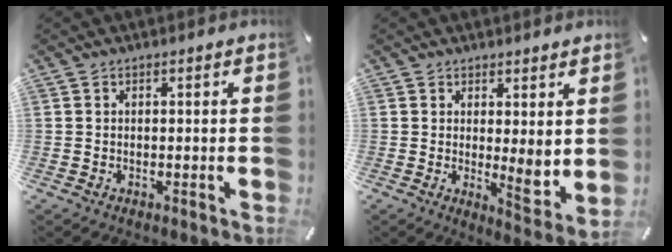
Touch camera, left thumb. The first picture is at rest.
{"total": 5.8, "force": [1.2, 2.0, 5.3], "torque": [-0.054, -0.035, 0.024]}